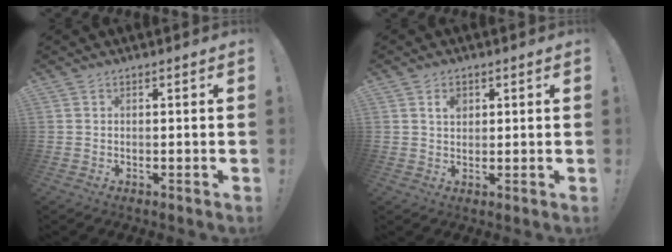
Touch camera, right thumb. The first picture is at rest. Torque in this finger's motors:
{"motor_torque": [0.62, 0.67, 0.01, -0.03, 0.00]}